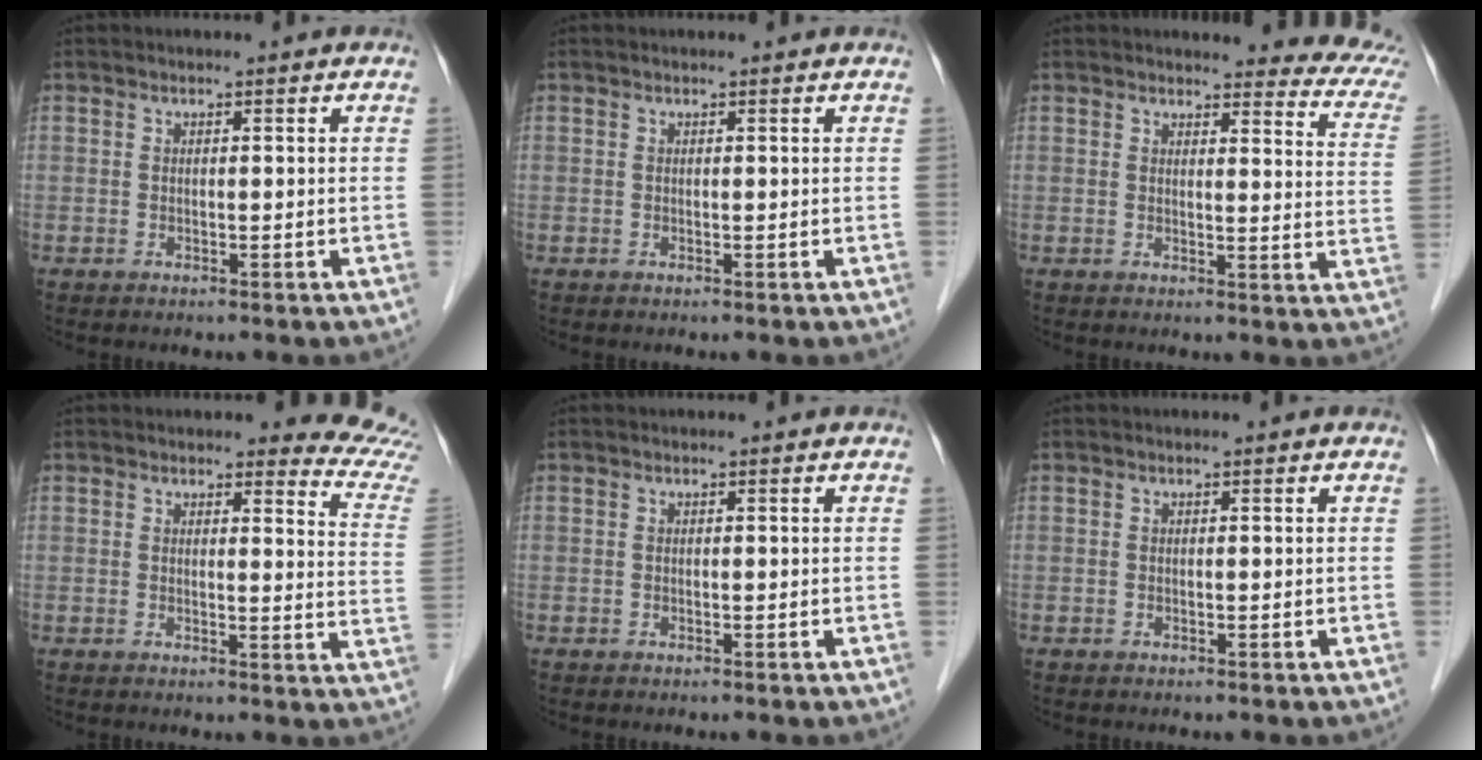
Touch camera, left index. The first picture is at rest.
{"total": 0.7, "force": [0.7, 0.1, 0.1], "torque": [-0.005, 0.008, 0.007]}
{"total": 13.3, "force": [12.5, 2.2, 3.9], "torque": [-0.013, -0.061, 0.102]}
{"total": 8.5, "force": [8.5, 0.2, 0.7], "torque": [0.011, -0.082, 0.060]}
{"total": 0.0}
{"total": 0.0}